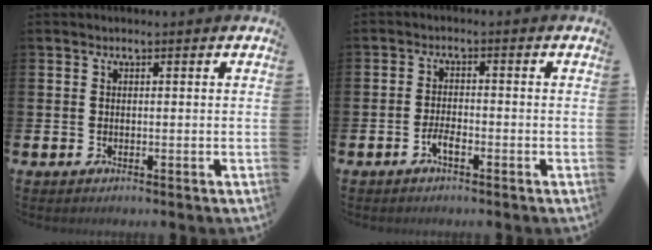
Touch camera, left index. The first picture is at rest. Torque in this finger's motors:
{"motor_torque": [0.29, 0.05, 0.03, 0.02]}